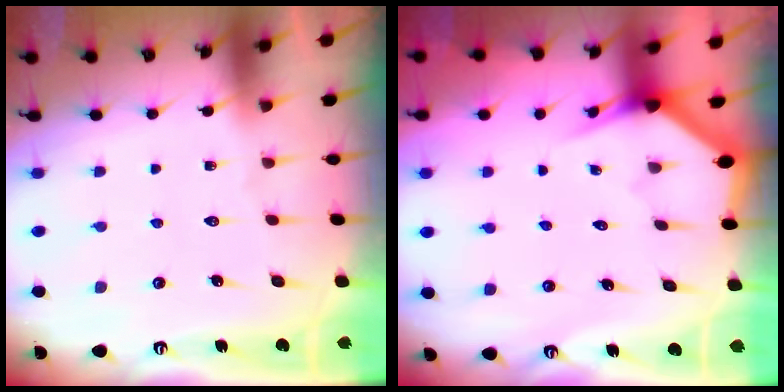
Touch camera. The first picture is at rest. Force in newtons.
{"total": 2.9, "press": 2.9, "slide": 0.1}